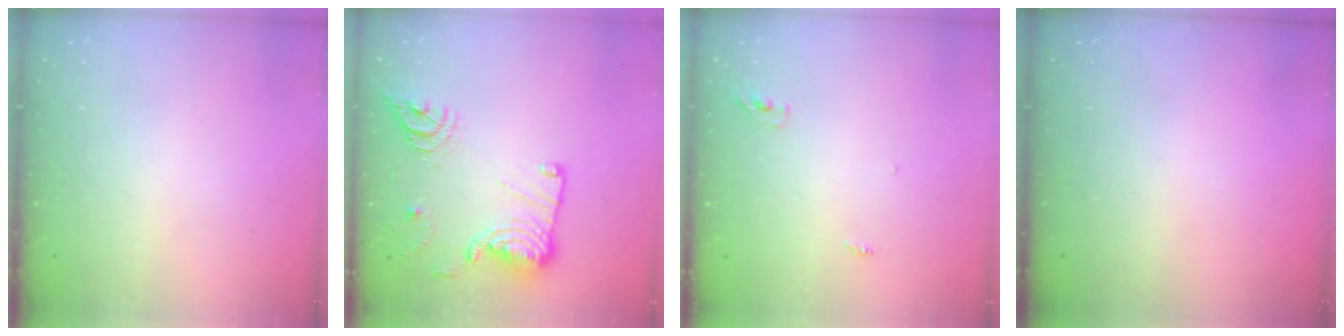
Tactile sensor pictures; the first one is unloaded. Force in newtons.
{"total": 17.4, "press": 17.2, "slide": 2.7}
{"total": 6.0, "press": 2.8, "slide": 5.3}
{"total": 0.0}